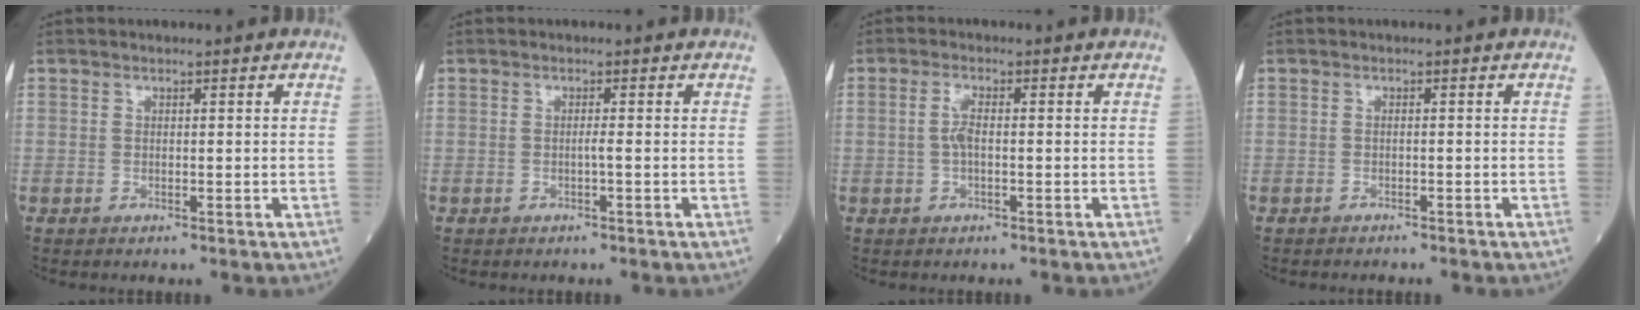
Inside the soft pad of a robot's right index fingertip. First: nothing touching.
{"total": 0.6, "force": [-0.3, -0.2, 0.5], "torque": [-0.004, 0.003, -0.008]}
{"total": 2.3, "force": [-0.1, 0.5, 2.3], "torque": [-0.049, 0.002, -0.004]}
{"total": 1.9, "force": [-1.7, 0.5, 0.6], "torque": [-0.013, -0.002, -0.020]}